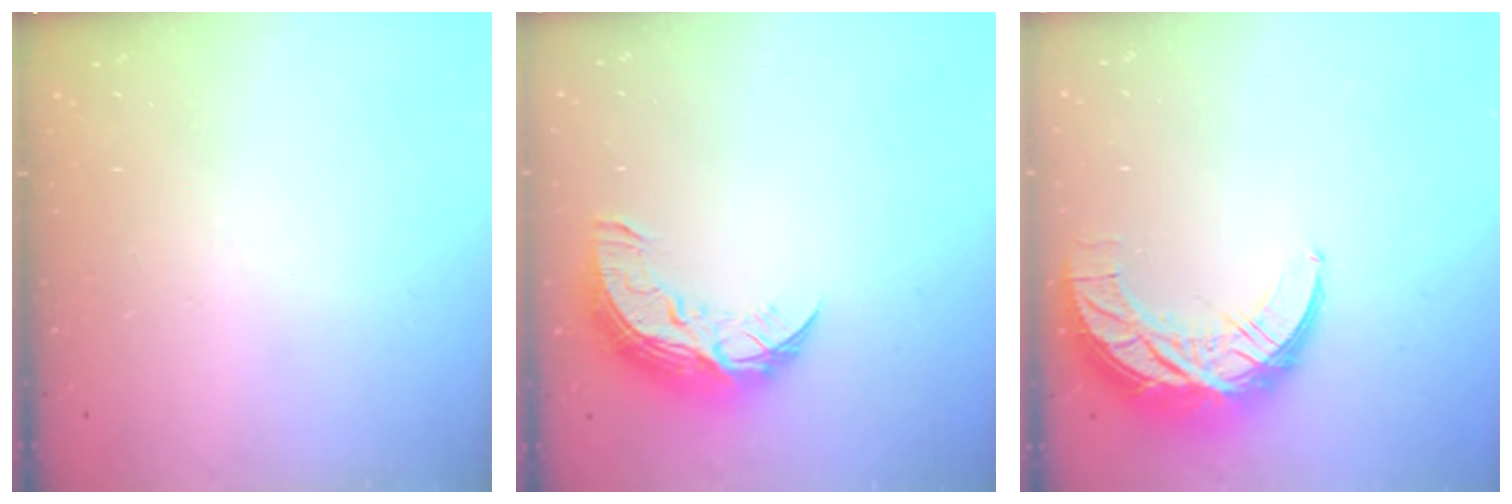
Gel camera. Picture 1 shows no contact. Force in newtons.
{"total": 10.7, "press": 10.6, "slide": 0.6}
{"total": 11.8, "press": 11.8, "slide": 0.8}